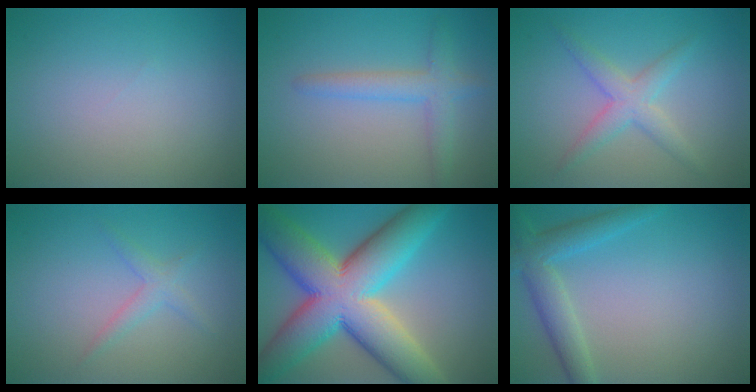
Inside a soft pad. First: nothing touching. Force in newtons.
{"total": 2.8, "press": 2.8, "slide": 0.2}
{"total": 2.8, "press": 2.8, "slide": 0.1}
{"total": 1.6, "press": 1.6, "slide": 0.1}
{"total": 14.5, "press": 14.5, "slide": 0.9}
{"total": 3.8, "press": 3.8, "slide": 0.2}